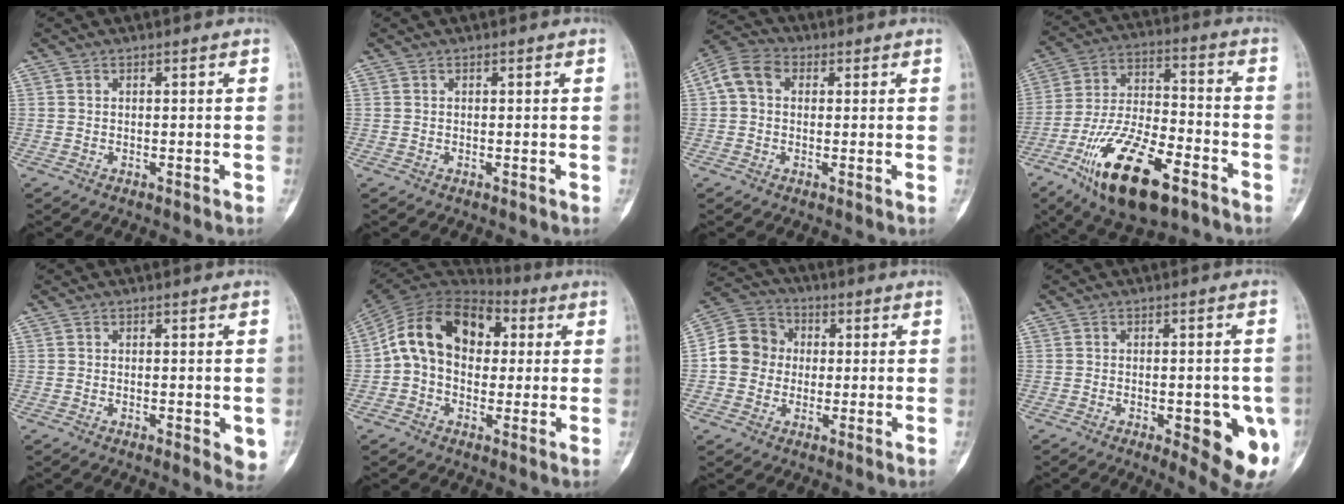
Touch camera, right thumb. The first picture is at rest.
{"total": 0.0}
{"total": 6.9, "force": [1.2, 5.2, 4.3], "torque": [-0.079, 0.025, 0.016]}
{"total": 20.7, "force": [-11.0, 8.4, 15.4], "torque": [-0.287, 0.054, -0.189]}
{"total": 4.2, "force": [-0.8, 1.6, 3.8], "torque": [-0.041, -0.008, -0.008]}
{"total": 16.5, "force": [2.4, 11.5, 11.5], "torque": [-0.171, 0.036, 0.030]}
{"total": 9.8, "force": [0.0, 8.9, 4.1], "torque": [-0.052, 0.026, -0.012]}
{"total": 13.0, "force": [-3.8, 4.7, 11.5], "torque": [-0.120, -0.002, -0.030]}